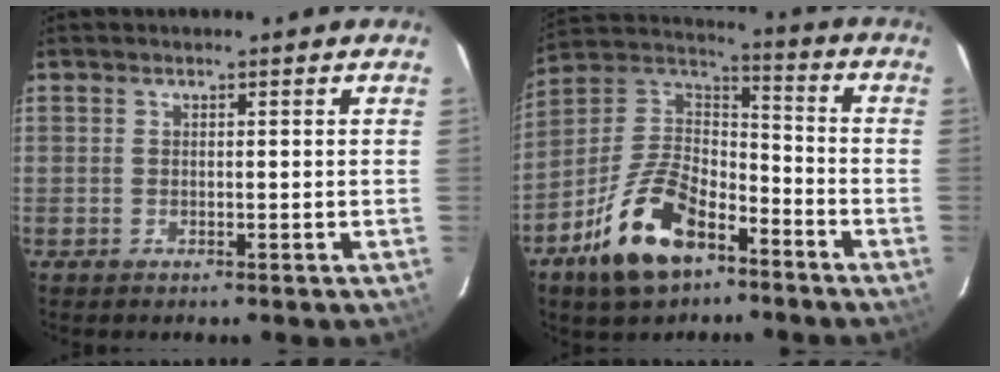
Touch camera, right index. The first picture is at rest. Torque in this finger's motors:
{"motor_torque": [0.64, -0.66, 0.89, 0.21]}